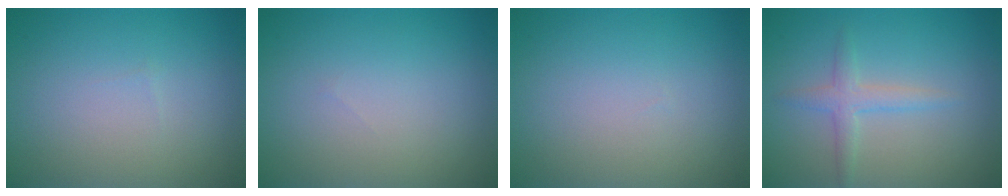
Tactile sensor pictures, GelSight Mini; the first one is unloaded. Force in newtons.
{"total": 0.0}
{"total": 0.0}
{"total": 2.1, "press": 2.1, "slide": 0.1}